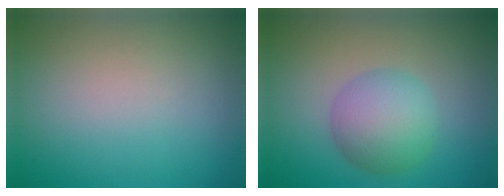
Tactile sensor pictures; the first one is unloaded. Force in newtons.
{"total": 4.9, "press": 4.8, "slide": 0.0}